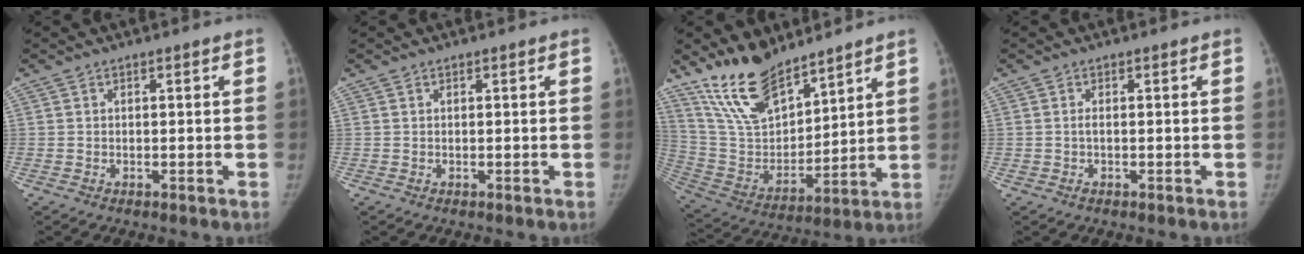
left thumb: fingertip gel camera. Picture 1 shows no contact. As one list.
[{"total": 0.0}, {"total": 16.5, "force": [13.0, 6.7, 7.8], "torque": [-0.110, -0.071, 0.257]}, {"total": 0.7, "force": [-0.1, 0.3, 0.6], "torque": [-0.015, -0.002, -0.001]}]